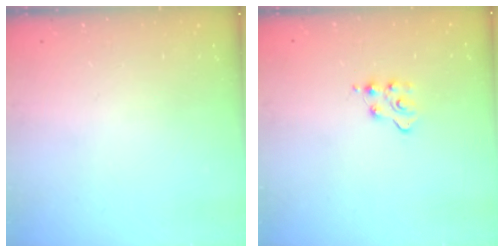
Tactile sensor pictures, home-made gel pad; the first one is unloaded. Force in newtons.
{"total": 3.9, "press": 3.9, "slide": 0.5}